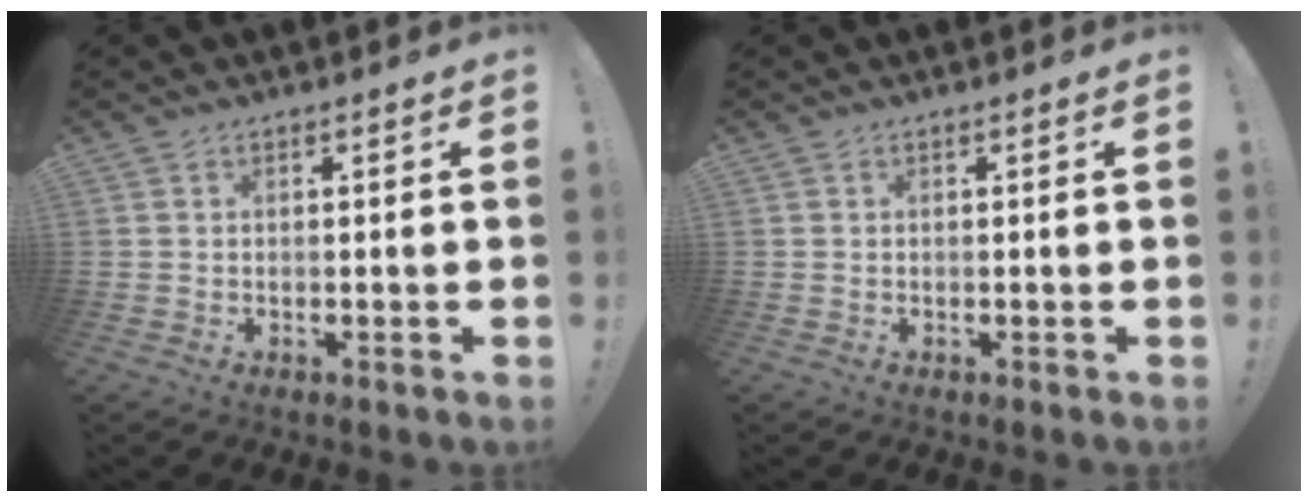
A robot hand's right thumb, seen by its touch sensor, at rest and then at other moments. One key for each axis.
{"total": 0.0}